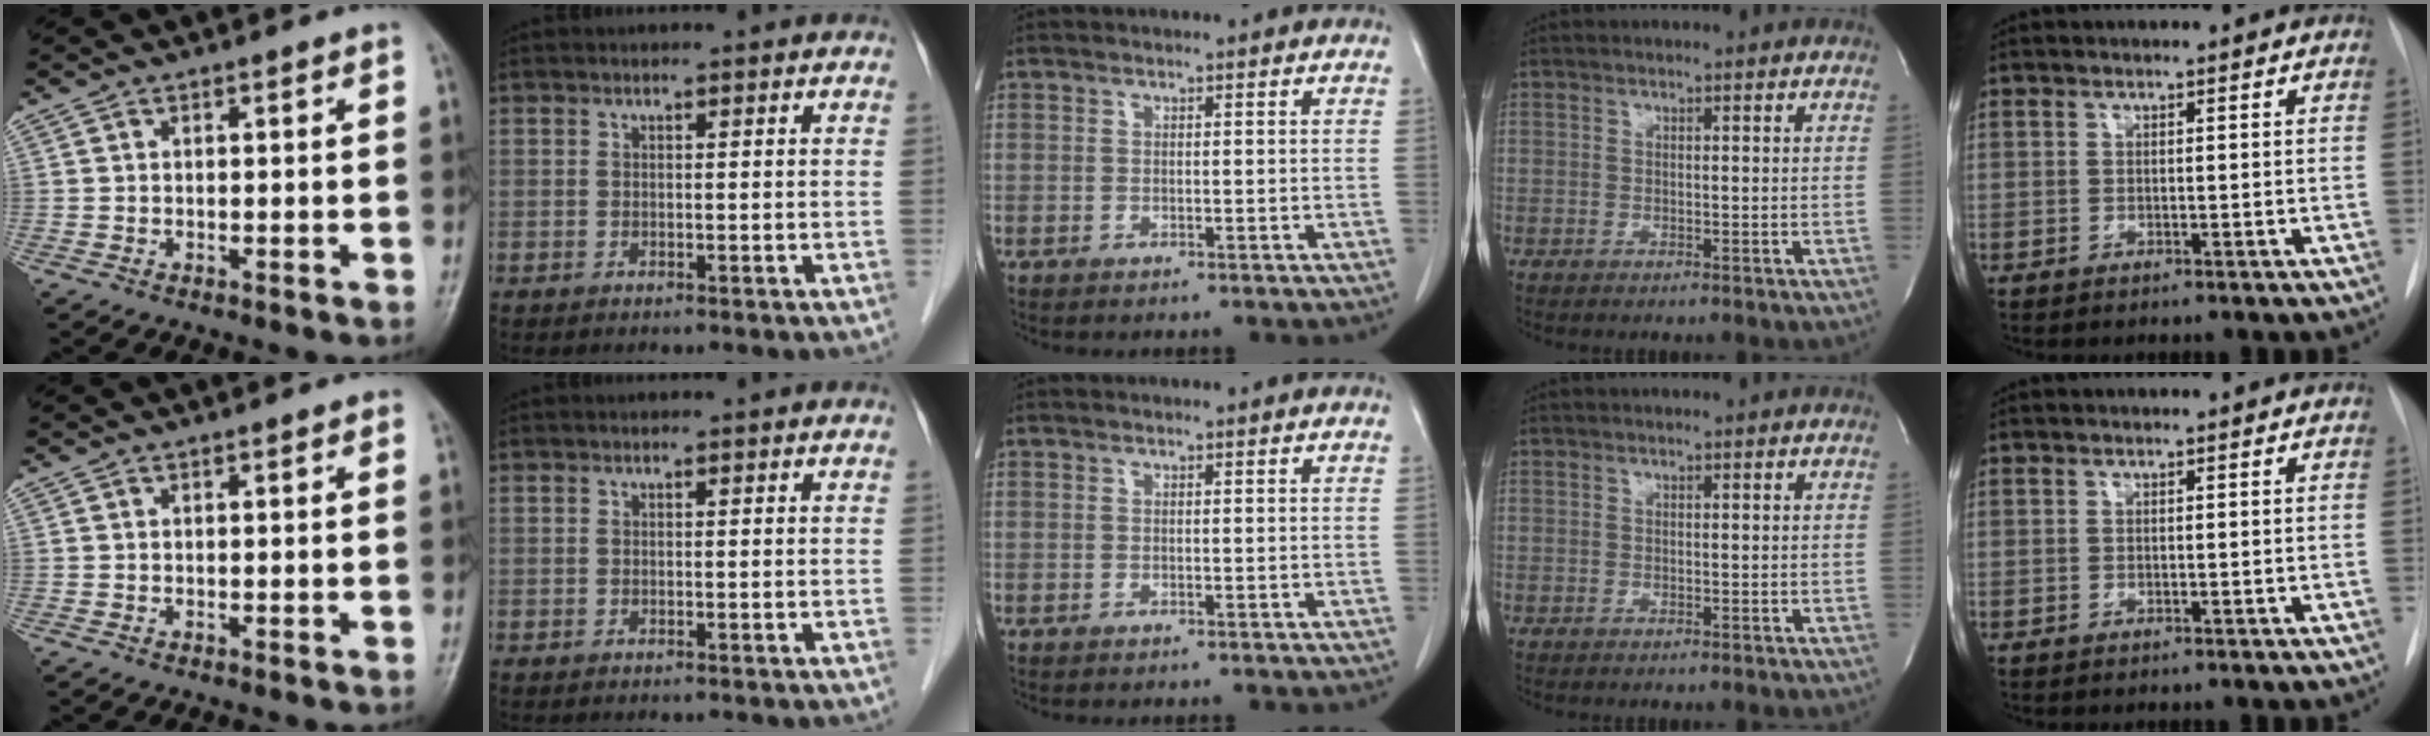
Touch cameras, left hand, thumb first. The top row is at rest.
{"thumb": {"total": 0.6, "force": [0.3, 0.2, 0.5], "torque": [-0.008, 0.001, 0.001]}}